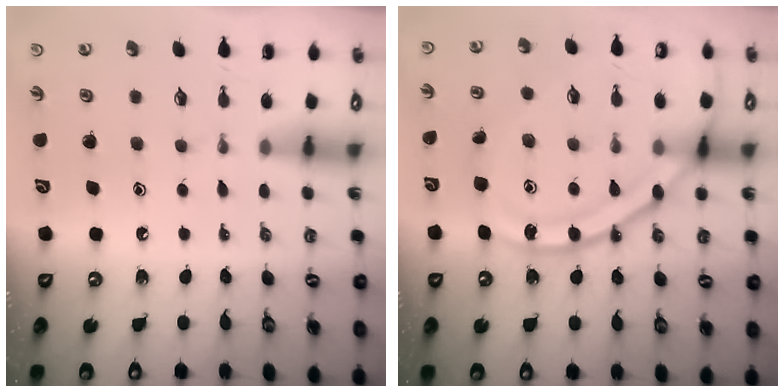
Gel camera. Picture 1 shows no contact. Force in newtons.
{"total": 17.4, "press": 17.3, "slide": 1.6}